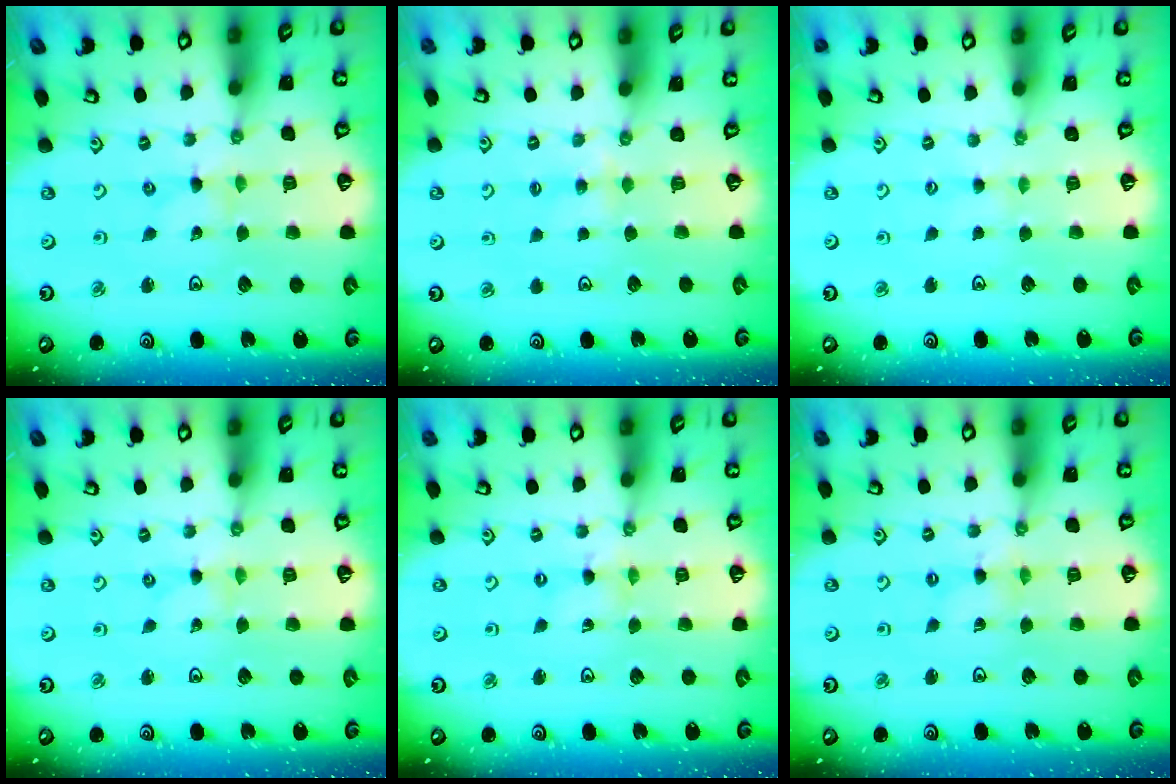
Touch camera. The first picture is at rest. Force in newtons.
{"total": 3.0, "press": 3.0, "slide": 0.5}
{"total": 1.7, "press": 1.7, "slide": 0.3}
{"total": 0.0}
{"total": 0.7, "press": 0.7, "slide": 0.2}
{"total": 0.9, "press": 0.9, "slide": 0.2}